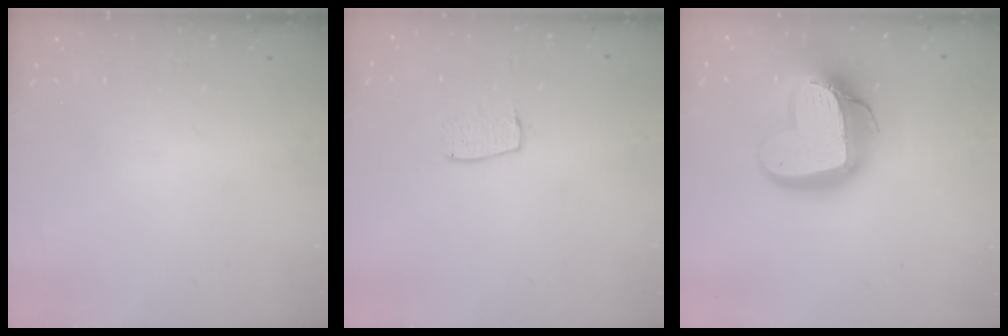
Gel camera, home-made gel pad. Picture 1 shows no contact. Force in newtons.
{"total": 6.0, "press": 6.0, "slide": 0.4}
{"total": 21.9, "press": 21.8, "slide": 2.2}